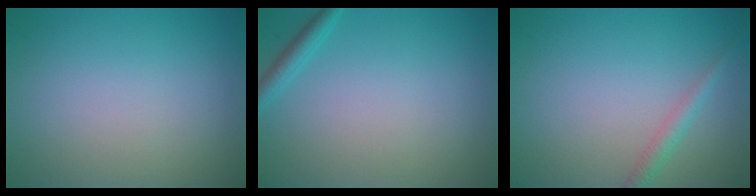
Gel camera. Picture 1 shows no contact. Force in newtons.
{"total": 1.5, "press": 1.5, "slide": 0.2}
{"total": 1.5, "press": 1.5, "slide": 0.0}